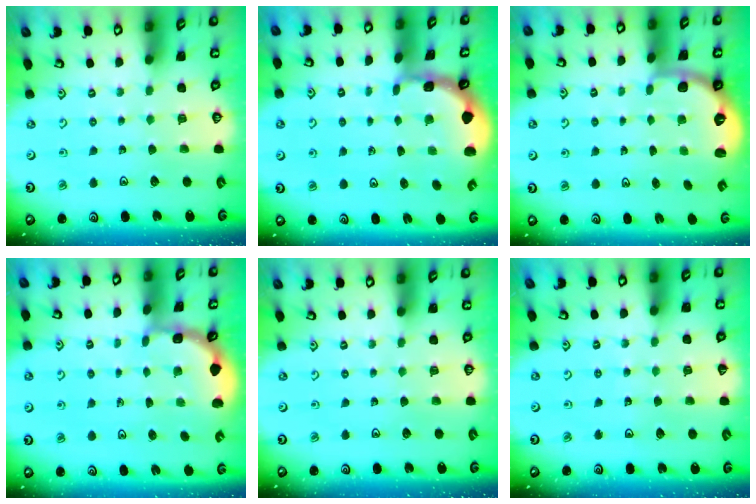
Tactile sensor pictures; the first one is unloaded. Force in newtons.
{"total": 1.0, "press": 1.0, "slide": 0.2}
{"total": 2.8, "press": 2.0, "slide": 2.0}
{"total": 1.9, "press": 1.9, "slide": 0.2}
{"total": 0.0}
{"total": 2.9, "press": 2.9, "slide": 0.3}